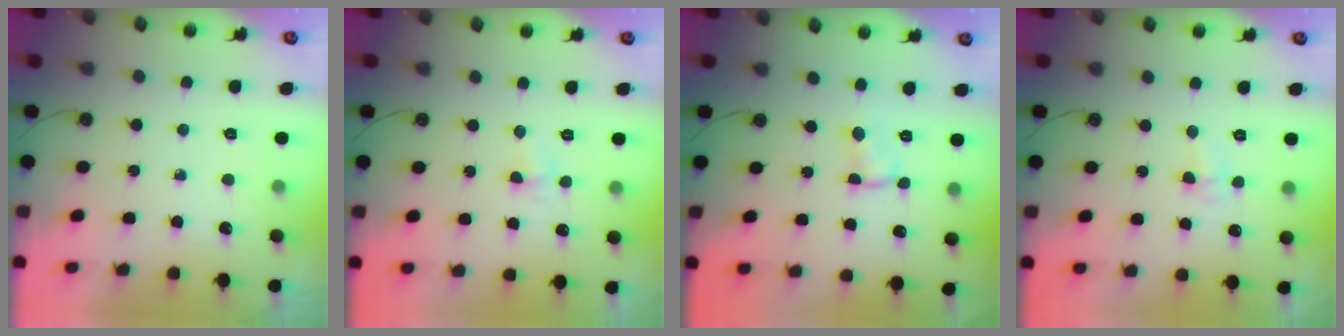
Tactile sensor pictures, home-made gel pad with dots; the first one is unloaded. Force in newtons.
{"total": 3.6, "press": 3.6, "slide": 0.5}
{"total": 1.5, "press": 1.5, "slide": 0.2}
{"total": 2.5, "press": 2.4, "slide": 0.9}